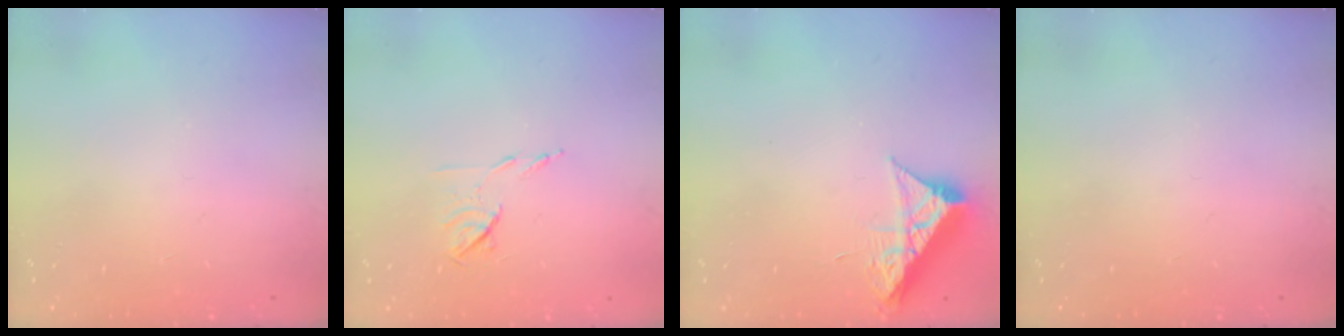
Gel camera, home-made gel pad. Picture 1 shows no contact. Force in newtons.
{"total": 6.4, "press": 6.3, "slide": 0.9}
{"total": 8.9, "press": 8.9, "slide": 0.4}
{"total": 0.0}